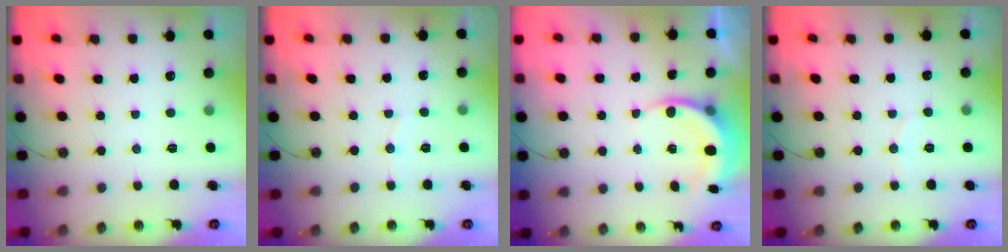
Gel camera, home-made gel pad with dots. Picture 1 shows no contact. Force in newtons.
{"total": 3.8, "press": 3.8, "slide": 0.5}
{"total": 5.6, "press": 5.2, "slide": 1.8}
{"total": 2.3, "press": 2.3, "slide": 0.3}